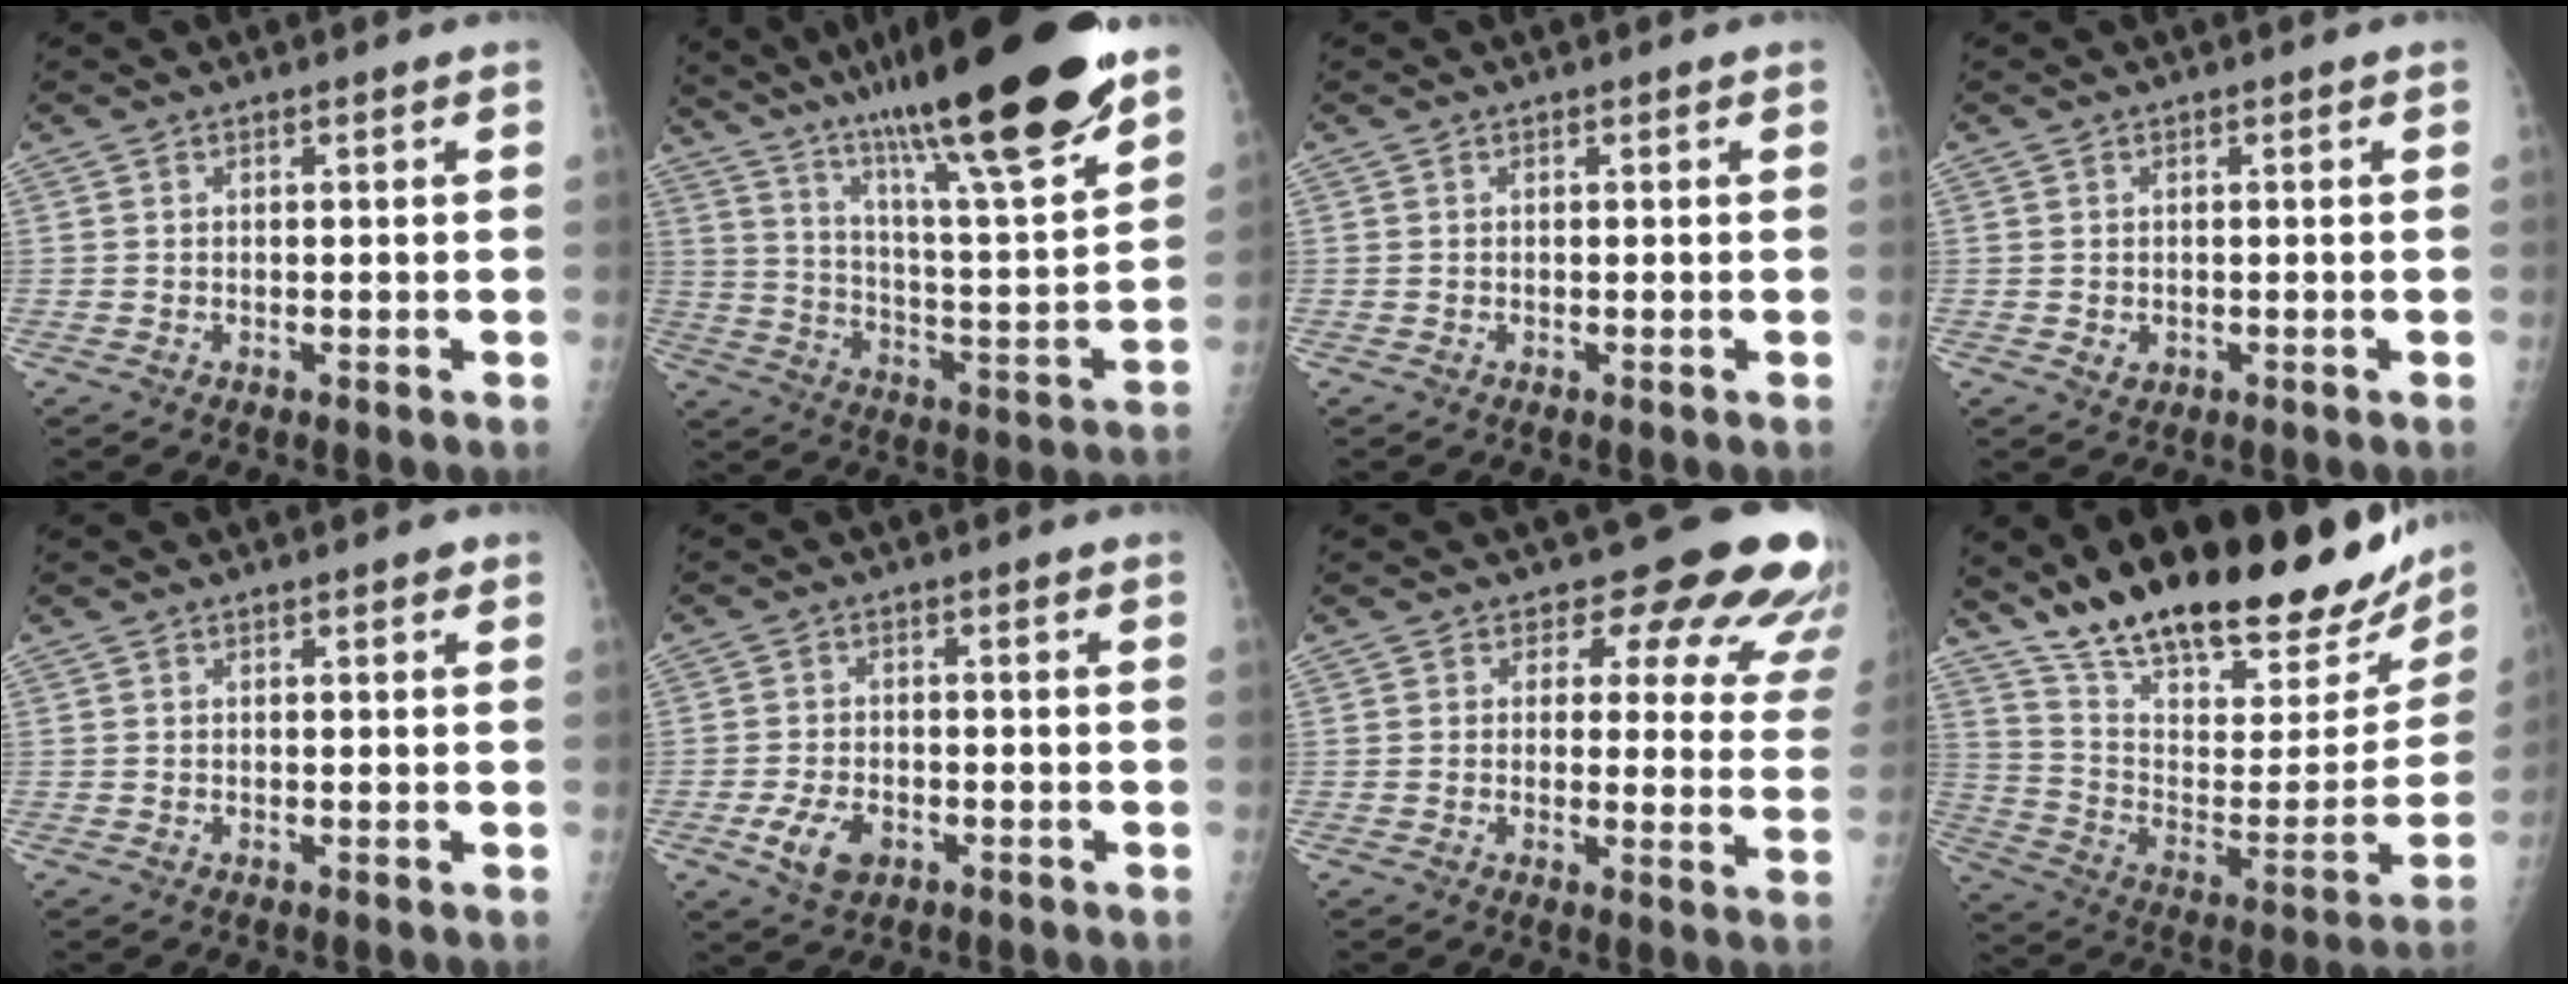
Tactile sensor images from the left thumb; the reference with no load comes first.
{"total": 29.2, "force": [20.5, 3.9, 20.4], "torque": [-0.312, -0.064, 0.333]}
{"total": 0.0}
{"total": 1.5, "force": [-0.2, 1.3, 0.7], "torque": [-0.006, 0.000, 0.003]}
{"total": 0.5, "force": [0.2, 0.3, 0.3], "torque": [-0.002, 0.001, 0.000]}
{"total": 5.8, "force": [-2.4, 3.7, 3.7], "torque": [-0.067, 0.004, -0.041]}
{"total": 14.2, "force": [10.7, 6.7, 6.3], "torque": [-0.011, -0.060, 0.094]}
{"total": 33.1, "force": [24.9, 9.8, 19.5], "torque": [-0.281, -0.086, 0.377]}